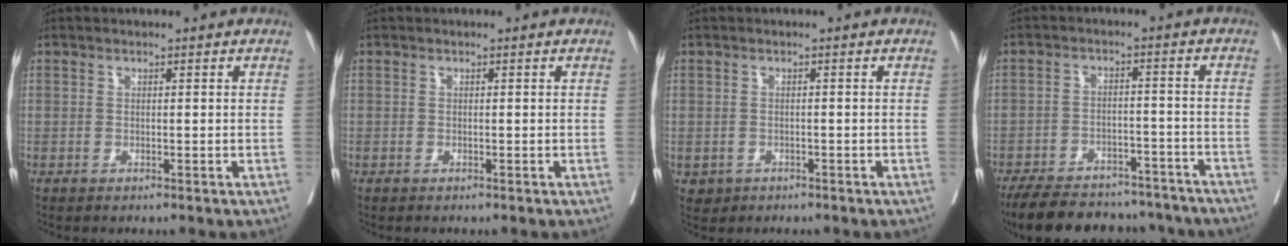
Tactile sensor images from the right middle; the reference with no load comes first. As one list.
[{"total": 0.0}, {"total": 1.8, "force": [-0.8, 1.6, 0.2], "torque": [-0.002, 0.004, -0.007]}, {"total": 19.4, "force": [-17.0, 6.5, 6.9], "torque": [-0.134, -0.003, -0.227]}]